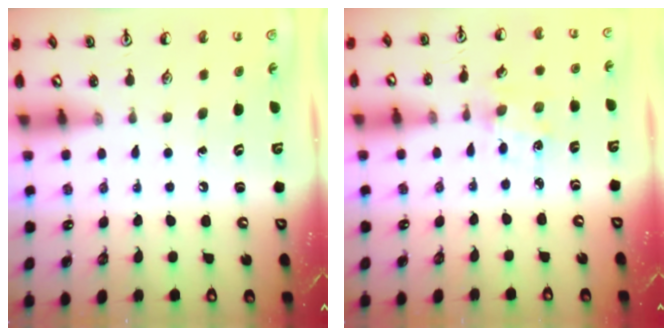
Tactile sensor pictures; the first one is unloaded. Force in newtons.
{"total": 1.6, "press": 1.5, "slide": 0.3}